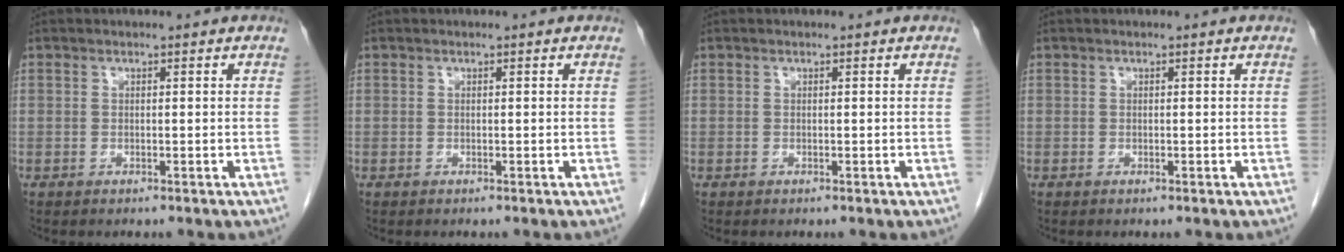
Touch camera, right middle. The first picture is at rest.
{"total": 0.0}
{"total": 0.0}
{"total": 0.0}